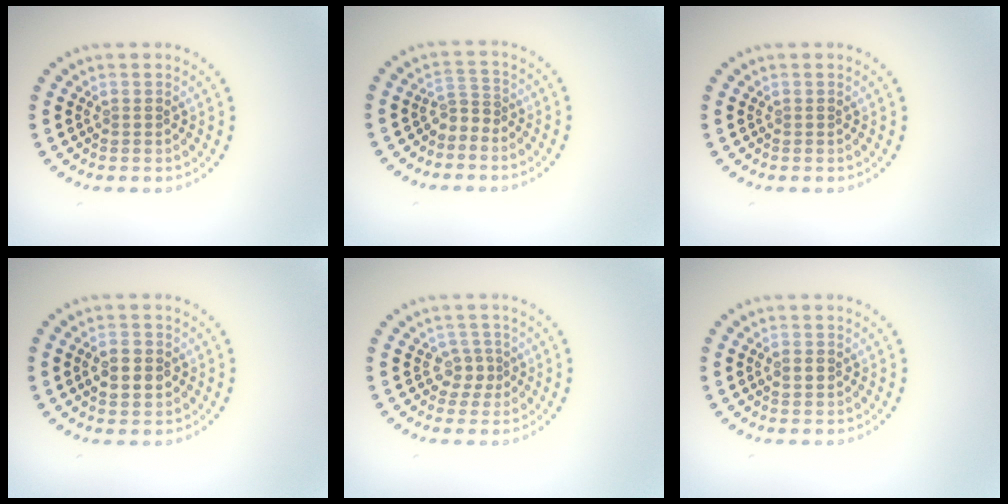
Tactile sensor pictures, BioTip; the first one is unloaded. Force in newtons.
{"total": 1.7, "press": 1.1, "slide": 1.3}
{"total": 0.0}
{"total": 2.9, "press": 2.9, "slide": 0.0}
{"total": 2.0, "press": 1.5, "slide": 1.2}
{"total": 0.8, "press": 0.8, "slide": 0.0}